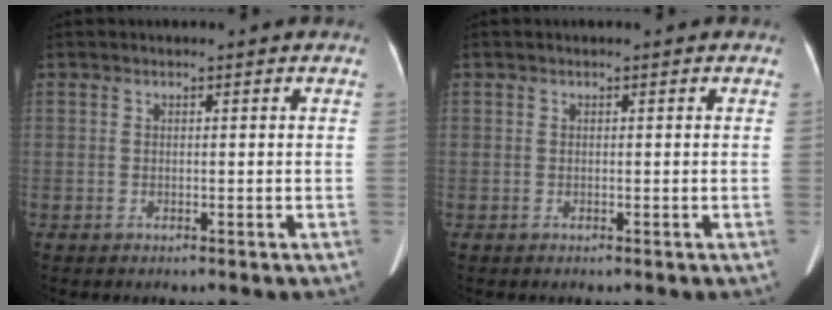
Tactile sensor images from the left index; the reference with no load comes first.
{"total": 0.0}